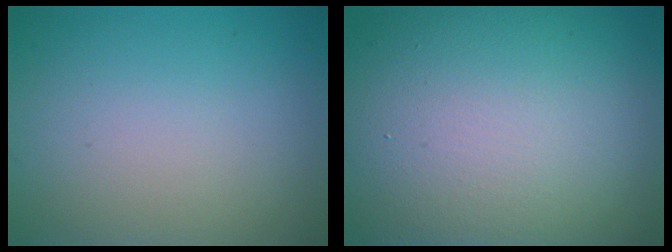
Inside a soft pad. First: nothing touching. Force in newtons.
{"total": 17.5, "press": 17.5, "slide": 0.7}